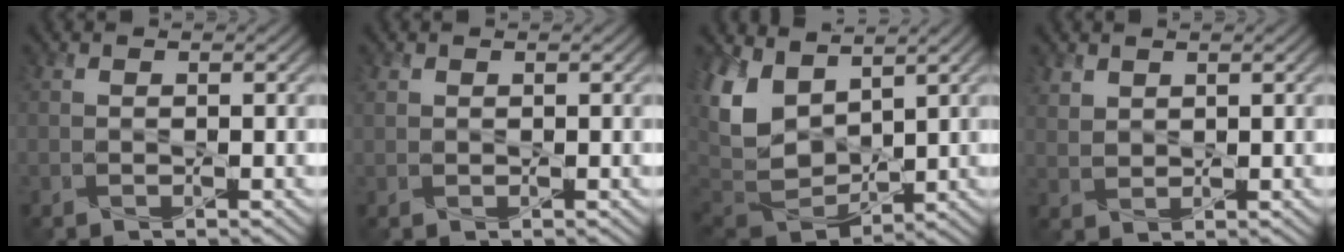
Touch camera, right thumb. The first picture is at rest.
{"total": 0.7, "force": [0.4, 0.5, 0.2], "torque": [-0.006, -0.001, 0.012]}
{"total": 10.0, "force": [3.4, 6.5, 6.7], "torque": [-0.189, -0.006, 0.067]}
{"total": 2.2, "force": [1.6, 1.3, 0.8], "torque": [-0.024, -0.001, 0.040]}